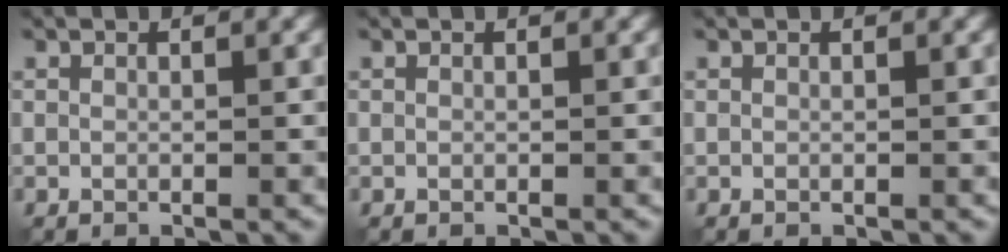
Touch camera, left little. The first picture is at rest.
{"total": 0.0}
{"total": 0.0}